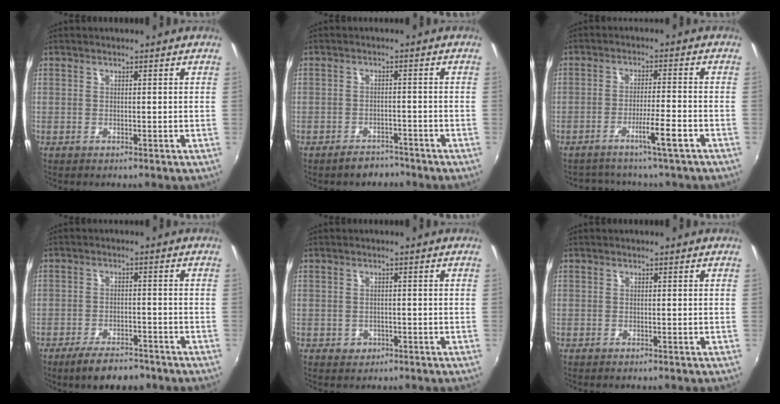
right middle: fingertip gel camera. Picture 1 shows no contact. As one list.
[{"total": 4.0, "force": [-3.5, 1.7, 0.8], "torque": [-0.023, 0.008, -0.048]}, {"total": 4.5, "force": [-3.4, 0.2, 2.9], "torque": [-0.056, 0.002, -0.054]}, {"total": 7.8, "force": [-6.0, 2.7, 4.2], "torque": [-0.095, -0.008, -0.097]}, {"total": 2.1, "force": [-0.8, 1.9, 0.7], "torque": [-0.014, 0.000, -0.008]}, {"total": 0.0}]